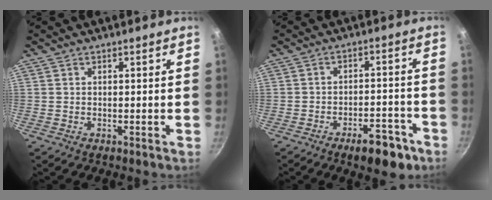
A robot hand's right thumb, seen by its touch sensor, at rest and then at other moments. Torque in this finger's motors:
{"motor_torque": [1.34, 0.64, -0.10, -0.04, 0.25]}